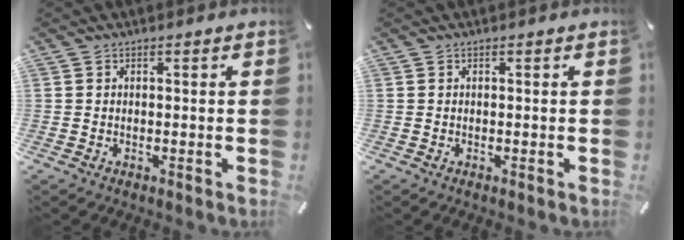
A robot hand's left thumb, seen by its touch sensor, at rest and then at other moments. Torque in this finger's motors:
{"motor_torque": [0.00, 0.00, 0.00, 0.00, 0.00]}